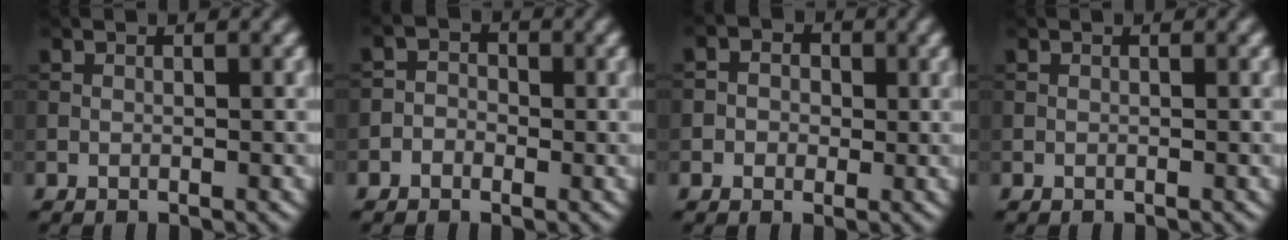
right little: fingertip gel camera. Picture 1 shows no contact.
{"total": 1.7, "force": [-0.7, 1.5, 0.5], "torque": [0.006, 0.008, -0.024]}
{"total": 3.5, "force": [0.7, 3.1, 1.3], "torque": [-0.002, 0.008, -0.013]}
{"total": 0.0}